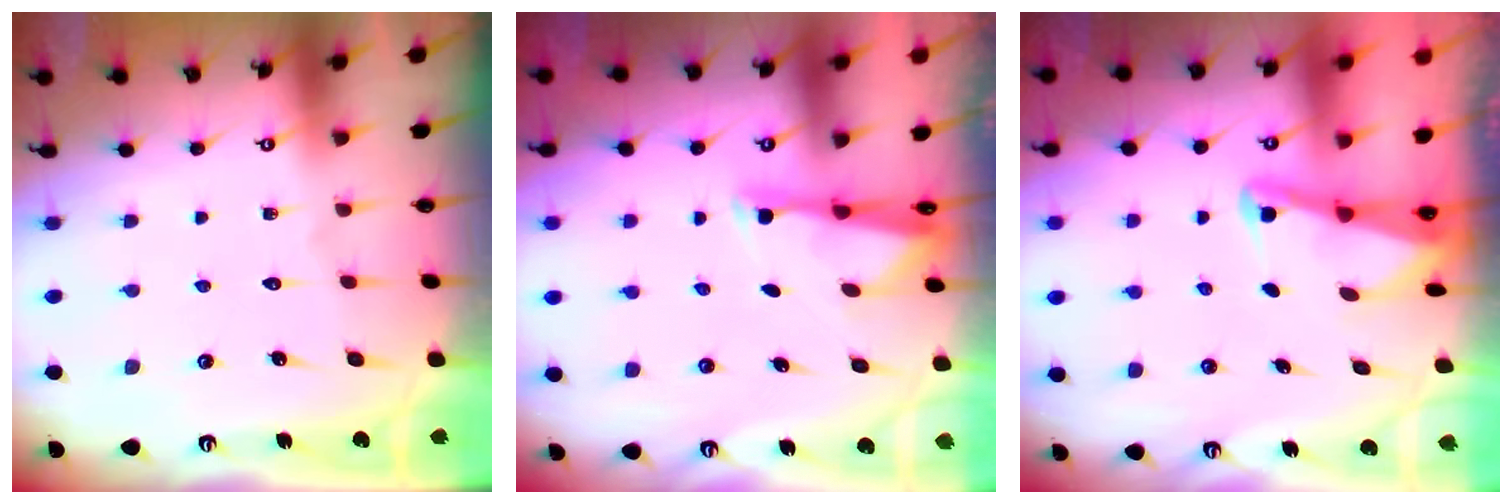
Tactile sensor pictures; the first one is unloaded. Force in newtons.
{"total": 2.7, "press": 2.7, "slide": 0.5}
{"total": 2.1, "press": 2.1, "slide": 0.3}